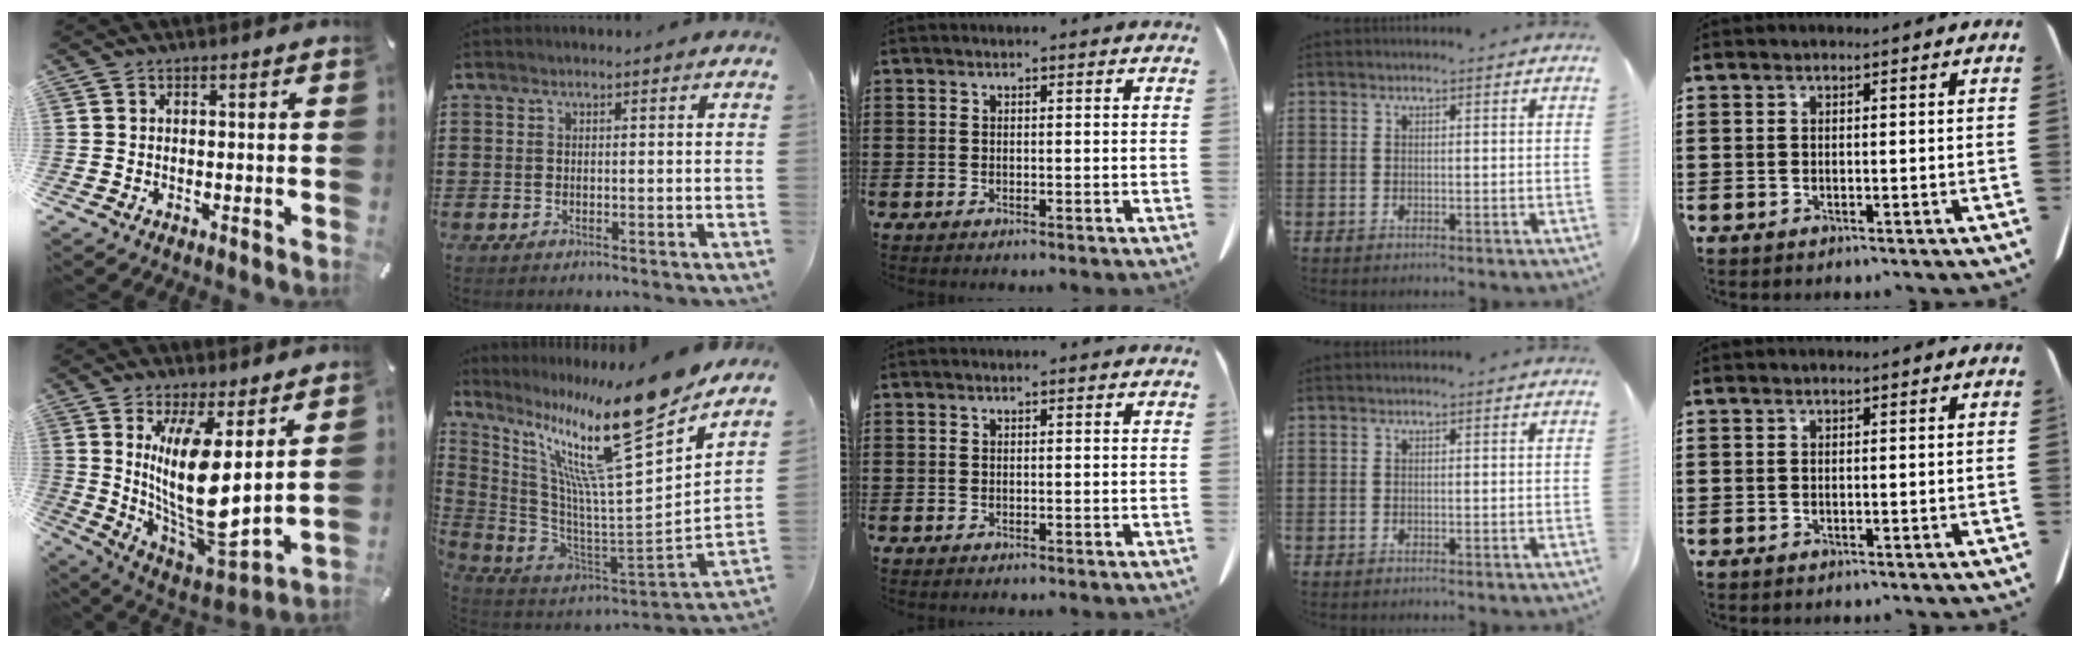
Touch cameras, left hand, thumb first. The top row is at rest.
{"thumb": {"total": 15.9, "force": [5.6, 5.6, 13.8], "torque": [-0.287, -0.072, 0.101]}, "index": {"total": 17.6, "force": [12.7, 0.5, 12.2], "torque": [-0.240, -0.097, 0.196]}}